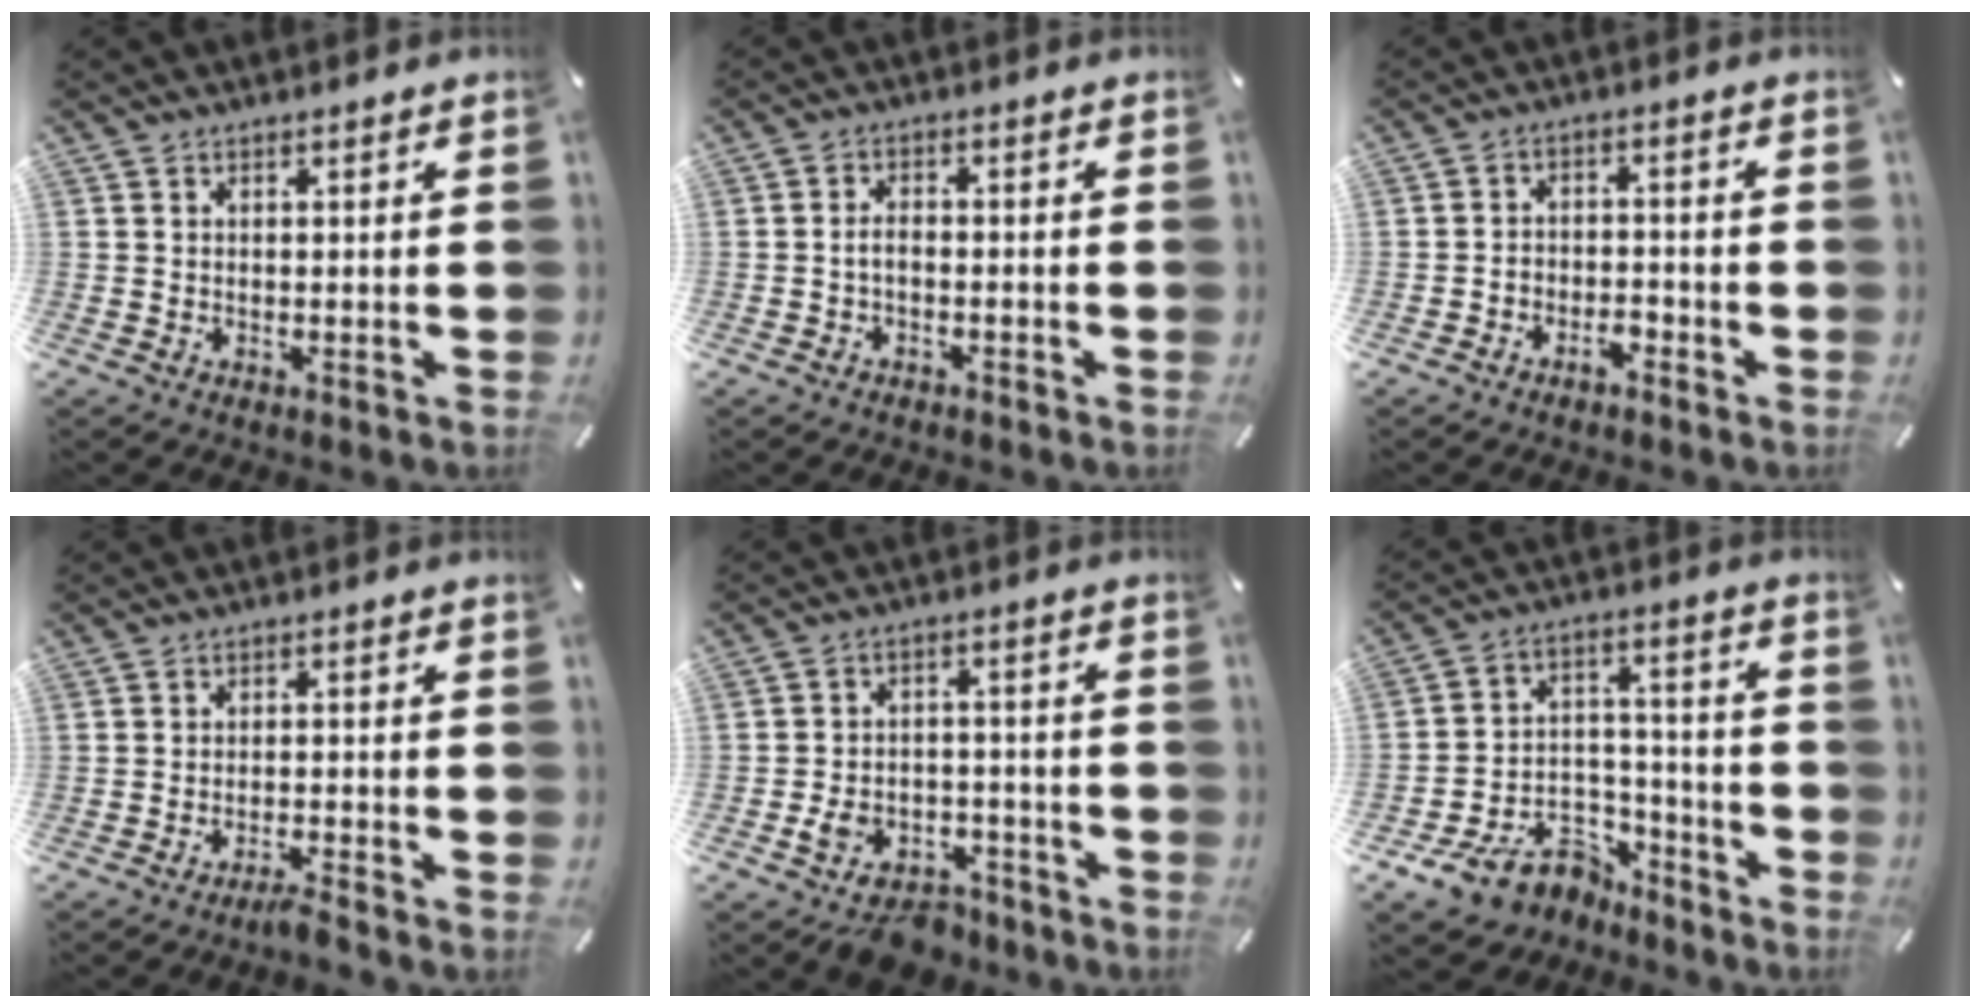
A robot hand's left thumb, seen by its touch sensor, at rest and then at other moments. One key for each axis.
{"total": 2.5, "fx": -1.4, "fy": 1.3, "fz": 1.7, "tx": -0.040, "ty": 0.006, "tz": -0.029}
{"total": 3.6, "fx": -2.9, "fy": 1.9, "fz": 1.2, "tx": -0.020, "ty": 0.014, "tz": -0.055}
{"total": 3.3, "fx": -2.9, "fy": 0.1, "fz": 1.5, "tx": -0.026, "ty": 0.011, "tz": -0.053}
{"total": 7.9, "fx": -6.0, "fy": 4.5, "fz": 2.7, "tx": -0.039, "ty": 0.041, "tz": -0.106}
{"total": 13.6, "fx": -8.4, "fy": 9.4, "fz": 5.3, "tx": -0.082, "ty": 0.059, "tz": -0.141}